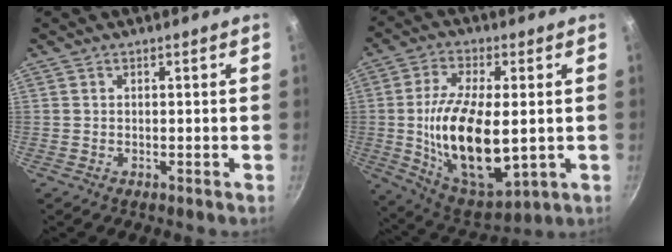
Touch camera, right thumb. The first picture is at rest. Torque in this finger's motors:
{"motor_torque": [-0.81, 1.51, 2.00, -0.35, 0.33]}